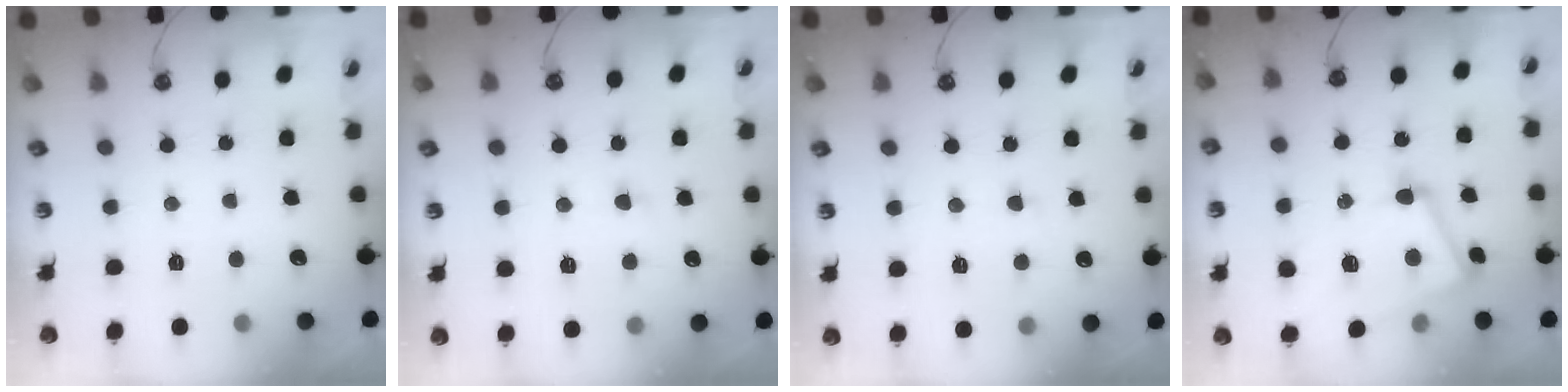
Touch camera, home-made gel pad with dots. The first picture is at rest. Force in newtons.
{"total": 0.7, "press": 0.3, "slide": 0.7}
{"total": 1.0, "press": 0.8, "slide": 0.5}
{"total": 8.5, "press": 8.4, "slide": 1.3}